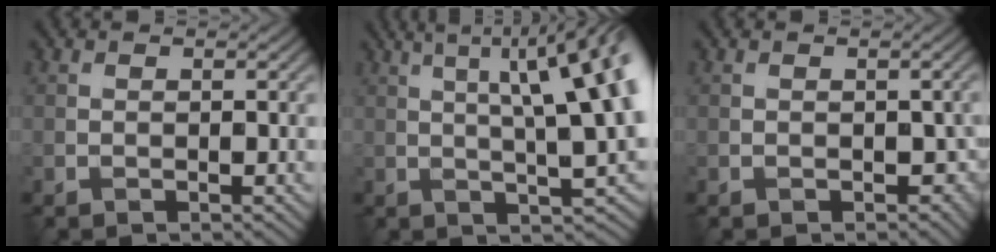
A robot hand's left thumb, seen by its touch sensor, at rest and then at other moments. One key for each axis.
{"total": 14.1, "fx": 3.4, "fy": 3.9, "fz": 13.1, "tx": -0.144, "ty": 0.039, "tz": 0.056}
{"total": 1.9, "fx": -0.8, "fy": 1.1, "fz": 1.4, "tx": -0.019, "ty": -0.005, "tz": -0.003}